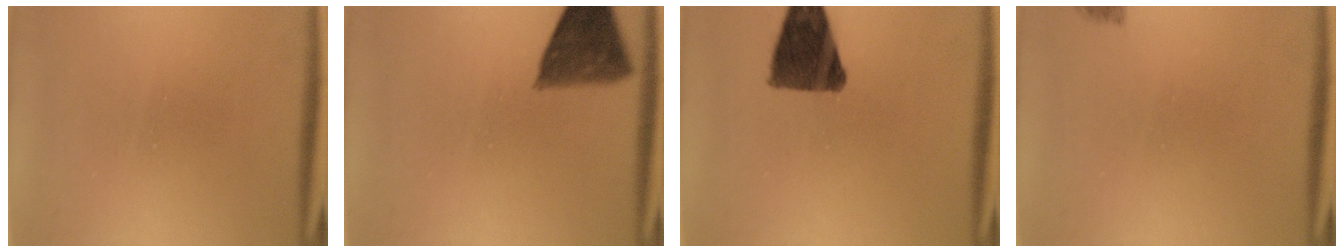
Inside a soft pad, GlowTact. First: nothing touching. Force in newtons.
{"total": 7.5}
{"total": 10.8}
{"total": 1.8}